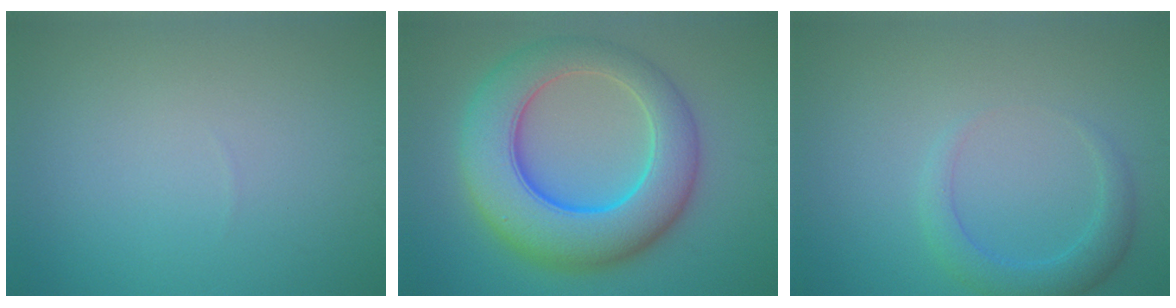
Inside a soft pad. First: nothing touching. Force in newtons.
{"total": 10.6, "press": 10.6, "slide": 0.2}
{"total": 2.6, "press": 2.6, "slide": 0.2}